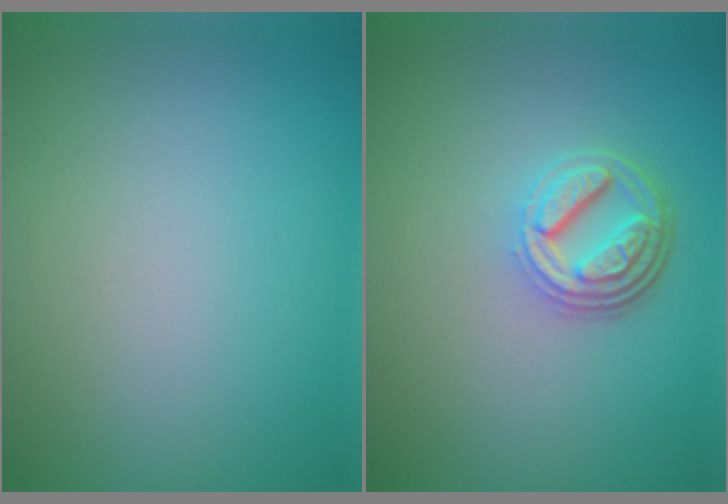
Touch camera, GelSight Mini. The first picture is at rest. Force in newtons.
{"total": 4.4, "press": 3.4, "slide": 2.9}